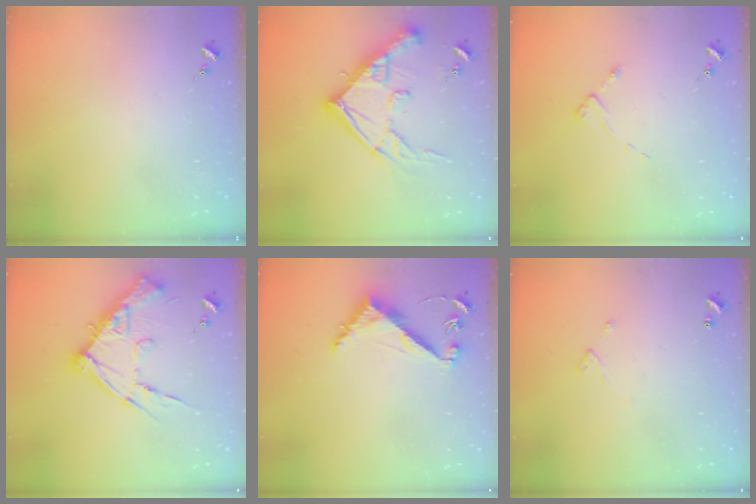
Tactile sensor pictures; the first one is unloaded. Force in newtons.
{"total": 19.6, "press": 19.5, "slide": 2.0}
{"total": 2.1, "press": 2.0, "slide": 0.4}
{"total": 15.4, "press": 15.4, "slide": 0.4}
{"total": 6.7, "press": 6.6, "slide": 0.7}
{"total": 3.2, "press": 3.1, "slide": 0.3}